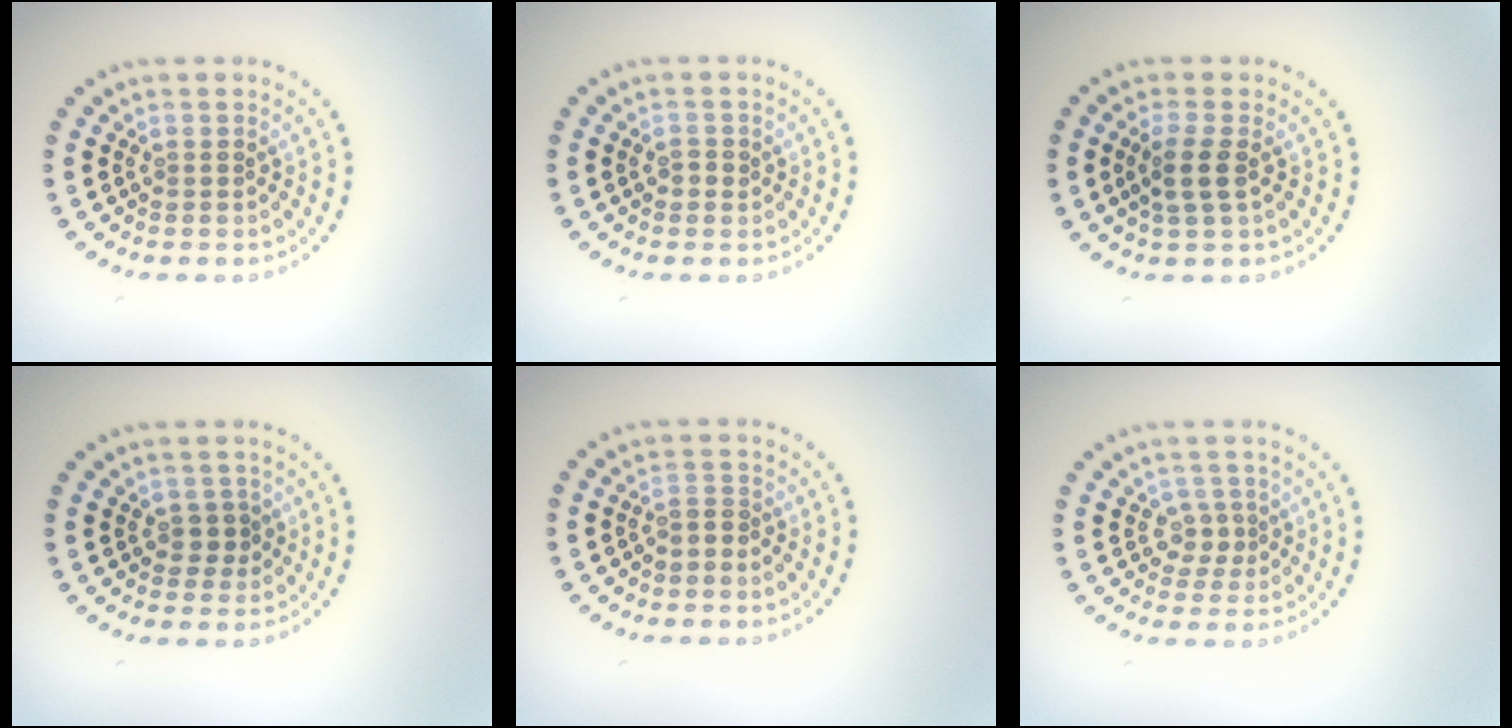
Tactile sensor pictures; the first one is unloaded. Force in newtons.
{"total": 1.0, "press": 1.0, "slide": 0.3}
{"total": 2.3, "press": 2.1, "slide": 0.9}
{"total": 1.3, "press": 1.1, "slide": 0.6}
{"total": 1.0, "press": 0.8, "slide": 0.7}
{"total": 1.7, "press": 1.3, "slide": 1.1}